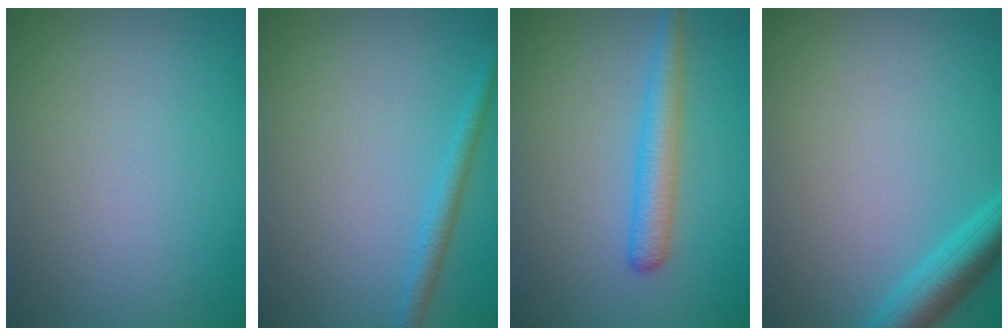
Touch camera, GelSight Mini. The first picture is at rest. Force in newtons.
{"total": 1.8, "press": 1.8, "slide": 0.2}
{"total": 2.8, "press": 2.8, "slide": 0.1}
{"total": 3.5, "press": 3.5, "slide": 0.2}